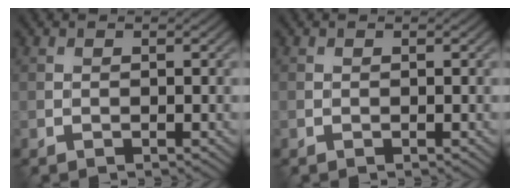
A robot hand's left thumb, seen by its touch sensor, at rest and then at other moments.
{"total": 0.0}